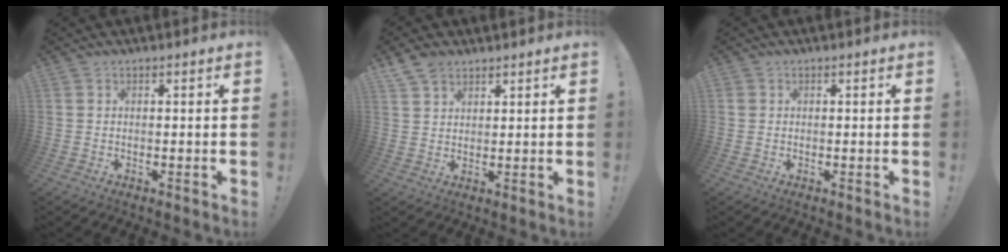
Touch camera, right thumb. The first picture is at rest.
{"total": 5.3, "force": [4.0, 3.0, 1.9], "torque": [-0.036, -0.016, 0.077]}
{"total": 0.8, "force": [0.3, 0.7, 0.0], "torque": [-0.009, 0.005, 0.007]}